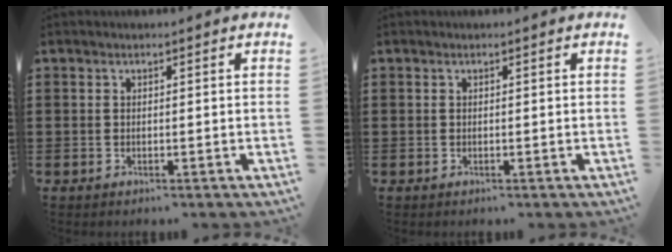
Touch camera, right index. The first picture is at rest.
{"total": 0.0}